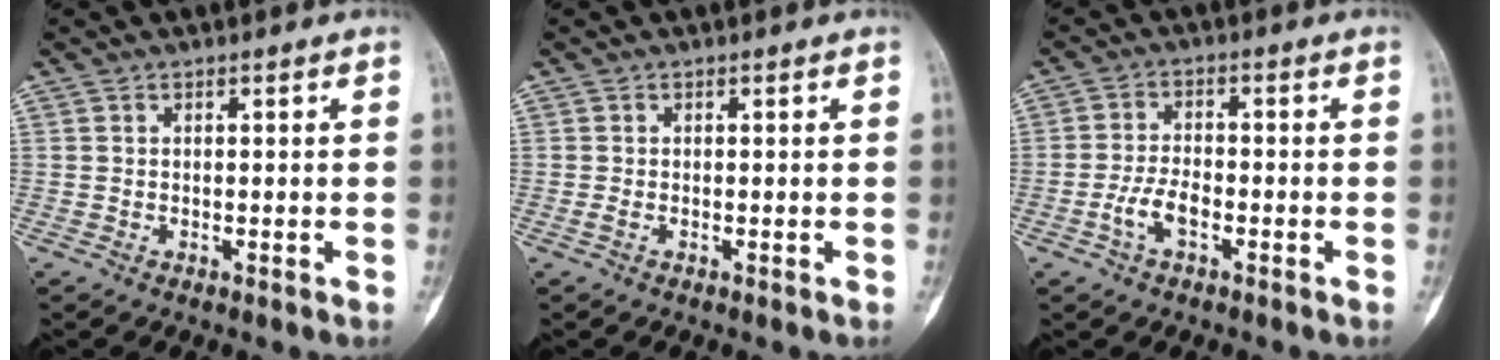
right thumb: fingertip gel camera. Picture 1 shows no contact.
{"total": 0.5, "force": [-0.2, 0.2, 0.5], "torque": [-0.016, -0.003, -0.006]}
{"total": 4.8, "force": [-2.1, 2.3, 3.7], "torque": [-0.073, 0.019, -0.040]}